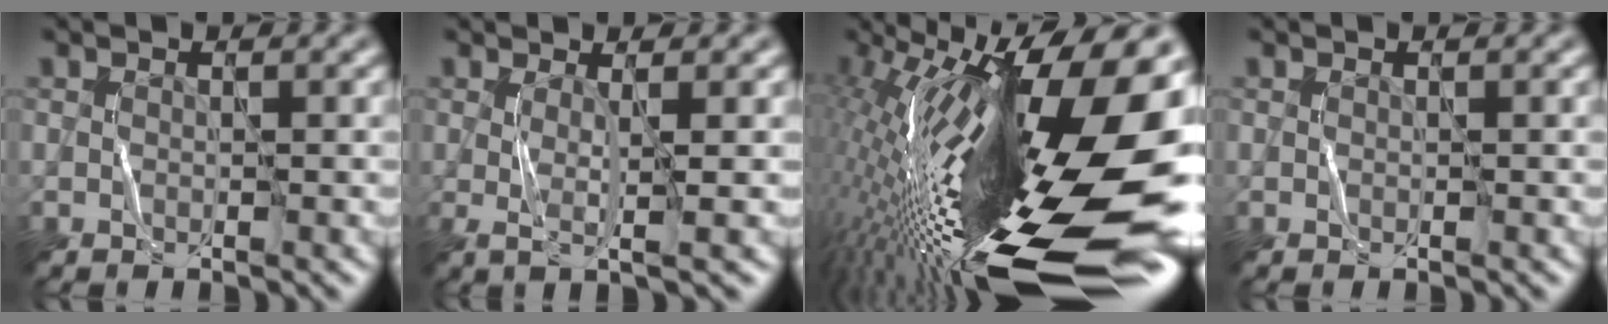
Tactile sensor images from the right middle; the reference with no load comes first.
{"total": 2.0, "force": [0.2, 0.2, 1.9], "torque": [-0.041, 0.000, 0.008]}
{"total": 20.7, "force": [-2.1, 6.3, 19.6], "torque": [-0.328, 0.014, -0.059]}
{"total": 0.0}